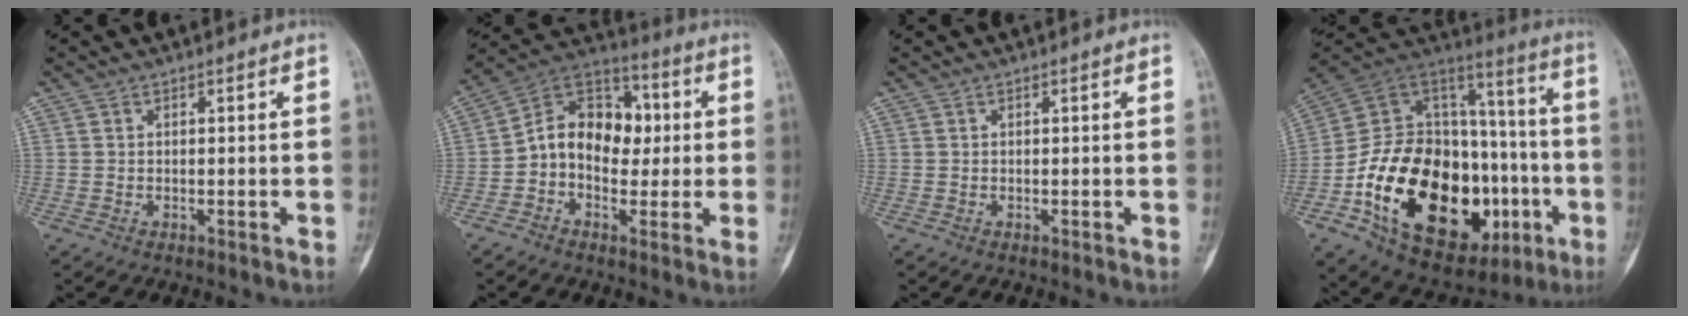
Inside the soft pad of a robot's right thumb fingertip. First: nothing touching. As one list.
[{"total": 14.3, "force": [0.2, 10.3, 9.9], "torque": [-0.120, 0.035, -0.008]}, {"total": 0.0}, {"total": 37.9, "force": [-11.2, 21.3, 29.2], "torque": [-0.501, 0.034, -0.169]}]